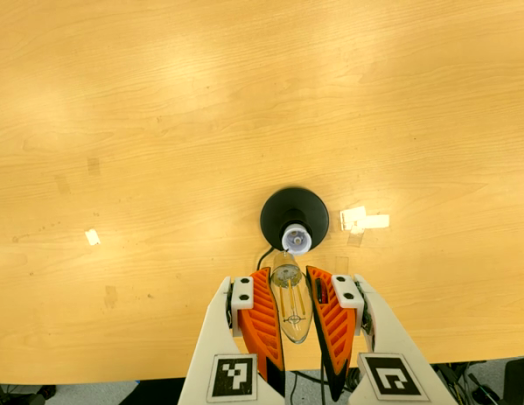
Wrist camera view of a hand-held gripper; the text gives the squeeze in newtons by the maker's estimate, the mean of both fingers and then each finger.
{"total": 21.7, "left": 23.0, "right": 20.4}